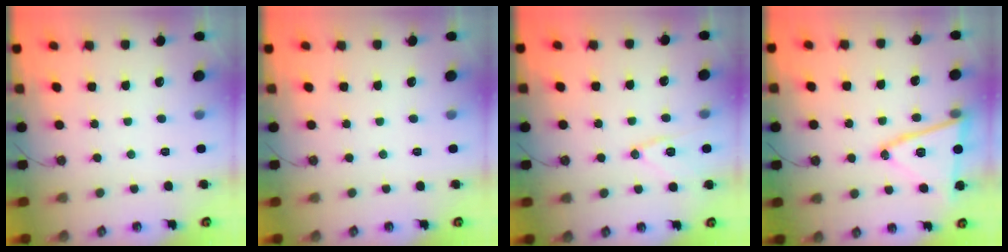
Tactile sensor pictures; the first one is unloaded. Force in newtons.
{"total": 0.0}
{"total": 11.5, "press": 11.3, "slide": 2.2}
{"total": 16.3, "press": 16.3, "slide": 1.2}